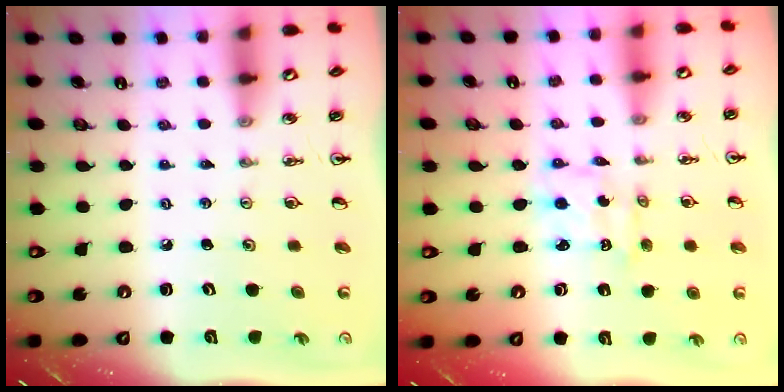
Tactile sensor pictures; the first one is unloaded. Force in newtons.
{"total": 1.9, "press": 1.9, "slide": 0.1}